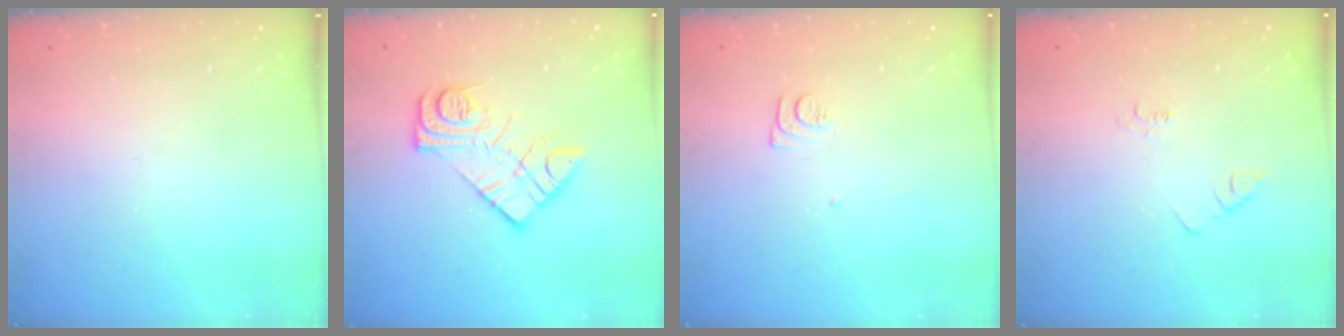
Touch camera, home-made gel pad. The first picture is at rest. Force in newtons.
{"total": 13.2, "press": 13.2, "slide": 0.9}
{"total": 5.9, "press": 5.9, "slide": 0.5}
{"total": 2.1, "press": 2.1, "slide": 0.4}